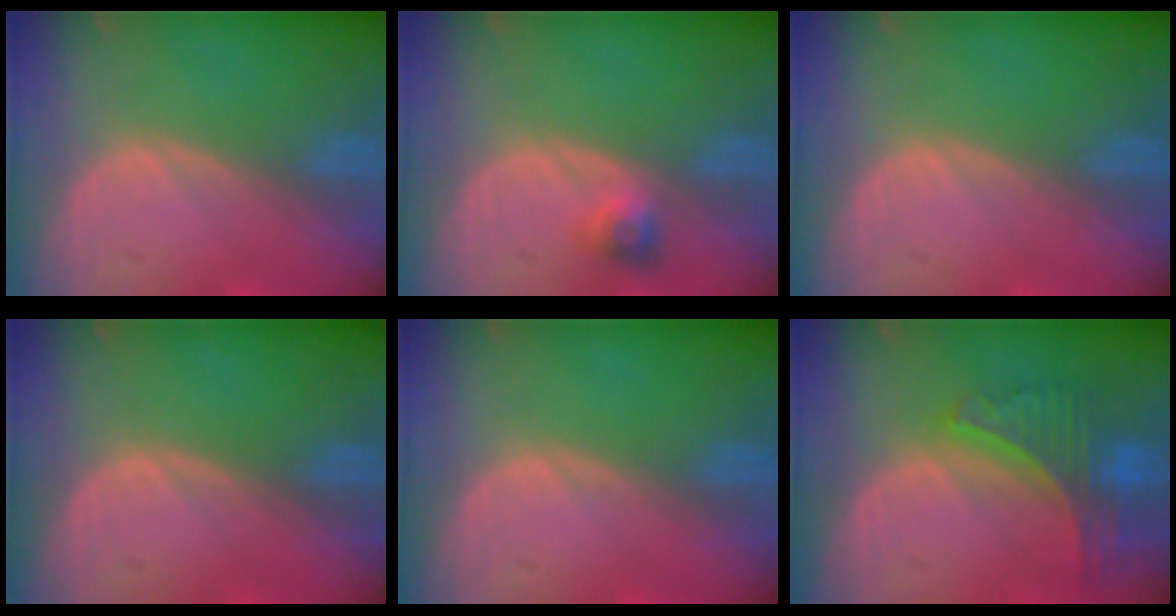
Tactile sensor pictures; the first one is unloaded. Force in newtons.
{"total": 2.9, "press": 2.7, "slide": 1.2}
{"total": 0.0}
{"total": 0.0}
{"total": 0.0}
{"total": 7.8, "press": 6.9, "slide": 3.6}